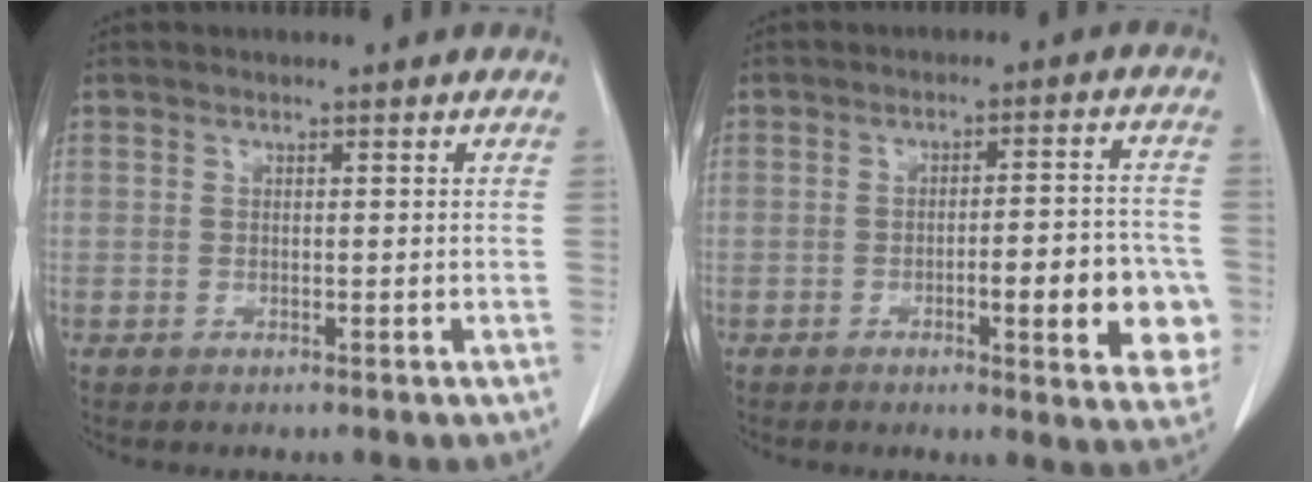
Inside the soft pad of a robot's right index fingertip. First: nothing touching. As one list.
[{"total": 10.9, "force": [-3.1, 2.4, 10.2], "torque": [-0.115, 0.010, -0.034]}]